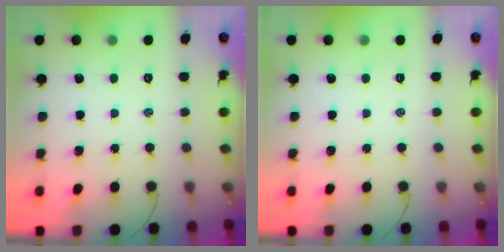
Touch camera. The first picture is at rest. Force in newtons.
{"total": 0.0}